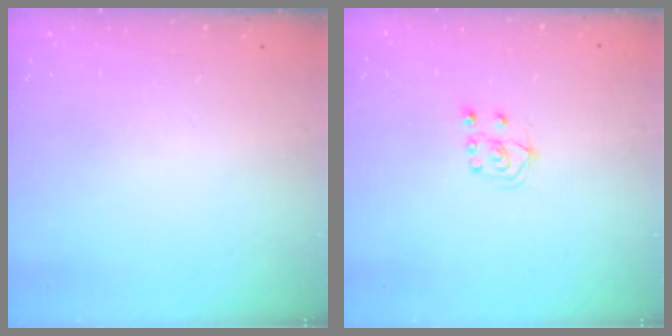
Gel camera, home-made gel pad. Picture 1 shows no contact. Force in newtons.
{"total": 4.3, "press": 4.3, "slide": 0.6}